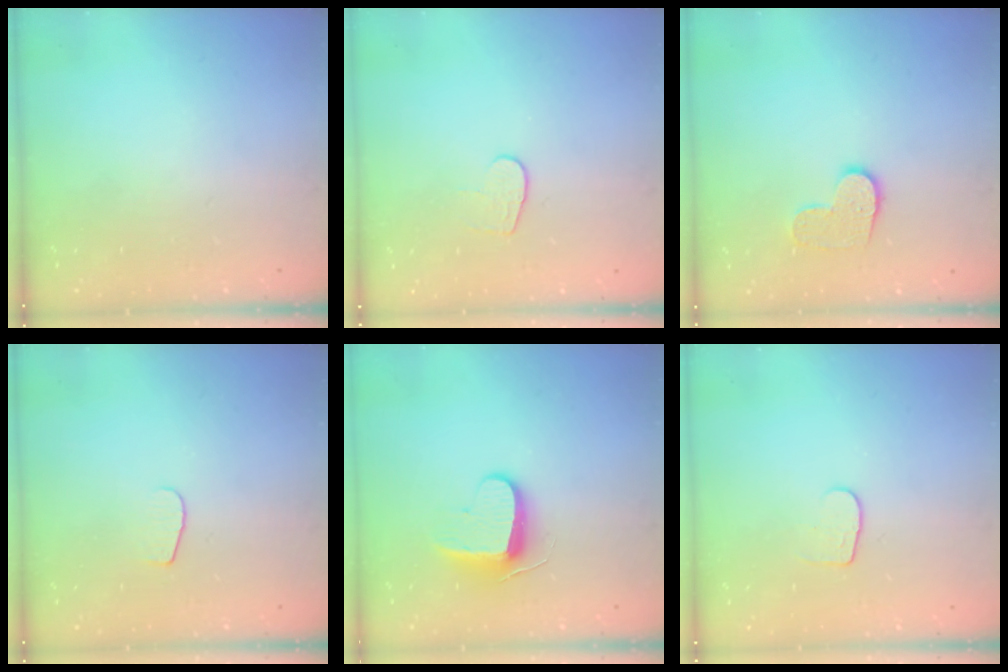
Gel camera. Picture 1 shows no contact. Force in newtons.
{"total": 5.4, "press": 5.4, "slide": 0.3}
{"total": 8.0, "press": 8.0, "slide": 0.4}
{"total": 4.8, "press": 4.8, "slide": 0.6}
{"total": 8.7, "press": 8.7, "slide": 0.6}
{"total": 4.3, "press": 4.3, "slide": 0.5}